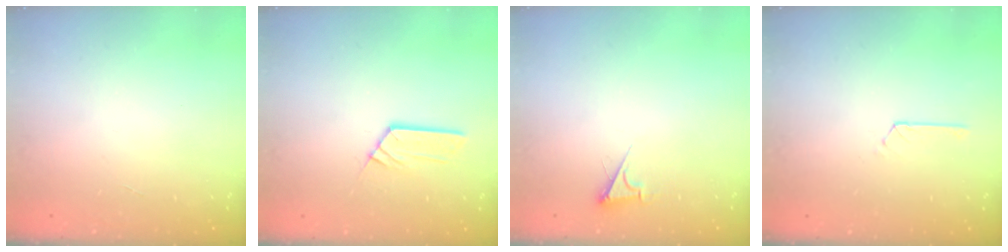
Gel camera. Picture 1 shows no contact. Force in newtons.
{"total": 4.7, "press": 4.7, "slide": 0.1}
{"total": 3.4, "press": 3.4, "slide": 0.4}
{"total": 1.9, "press": 1.9, "slide": 0.2}